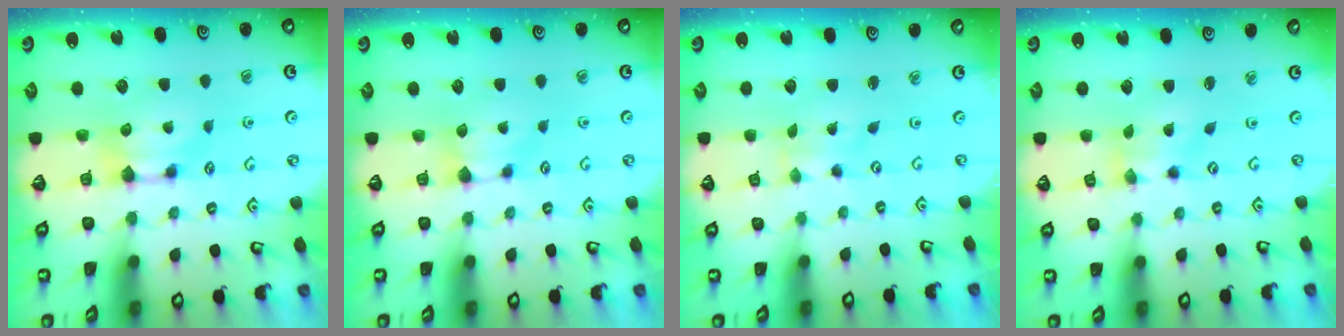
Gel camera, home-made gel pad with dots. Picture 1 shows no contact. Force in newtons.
{"total": 0.8, "press": 0.7, "slide": 0.5}
{"total": 4.1, "press": 4.0, "slide": 0.9}
{"total": 1.6, "press": 0.6, "slide": 1.5}